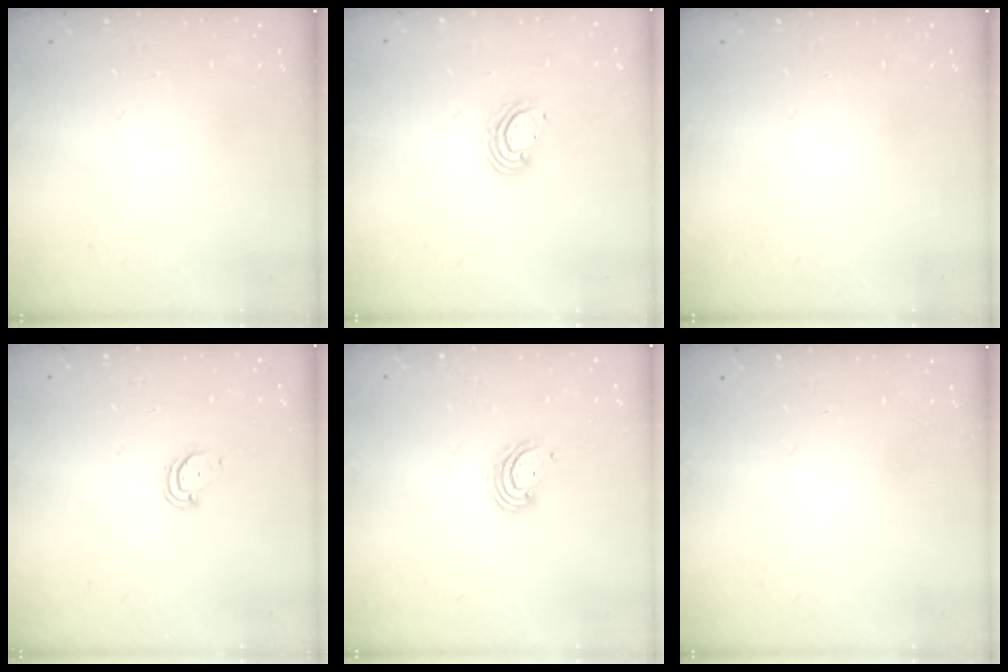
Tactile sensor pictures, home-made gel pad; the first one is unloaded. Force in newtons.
{"total": 3.6, "press": 3.6, "slide": 0.2}
{"total": 0.0}
{"total": 2.6, "press": 2.6, "slide": 0.2}
{"total": 3.9, "press": 3.9, "slide": 0.1}
{"total": 0.0}